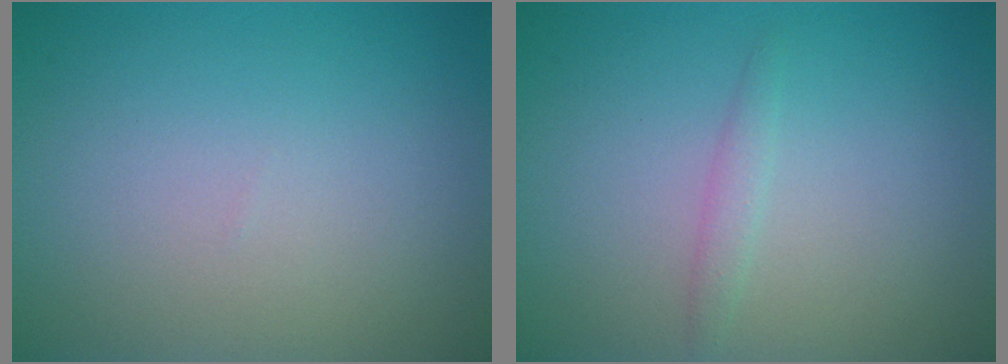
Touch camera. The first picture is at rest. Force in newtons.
{"total": 0.5, "press": 0.5, "slide": 0.1}